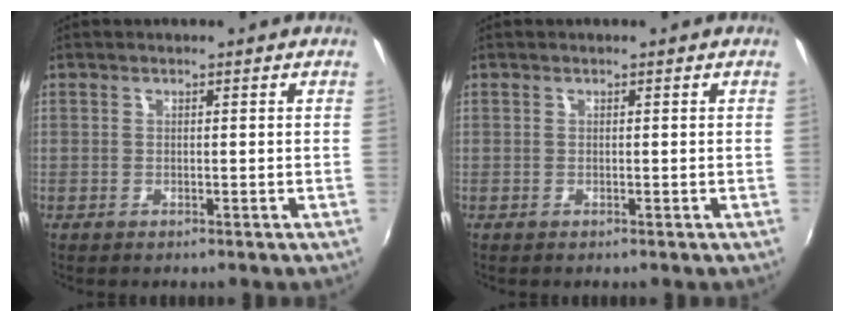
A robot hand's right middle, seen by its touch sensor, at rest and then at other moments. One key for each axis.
{"total": 0.0}